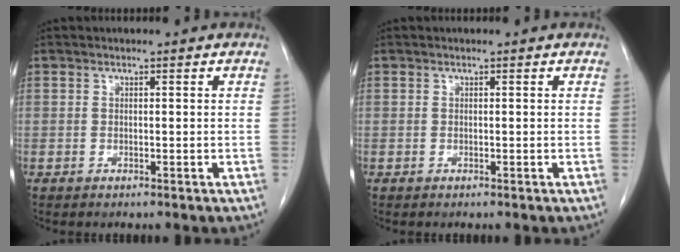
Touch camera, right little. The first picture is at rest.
{"total": 0.0}